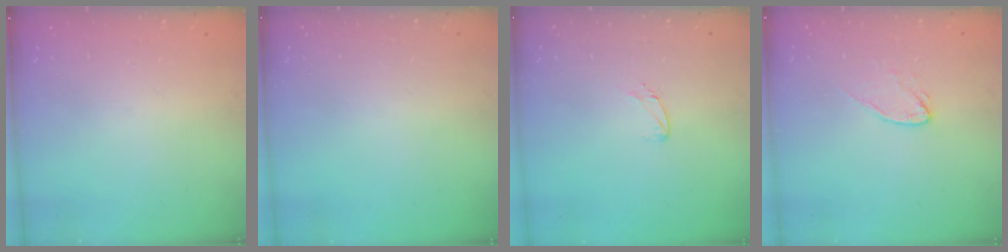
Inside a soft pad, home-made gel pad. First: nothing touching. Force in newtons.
{"total": 0.0}
{"total": 5.0, "press": 4.9, "slide": 0.4}
{"total": 6.1, "press": 6.1, "slide": 0.3}